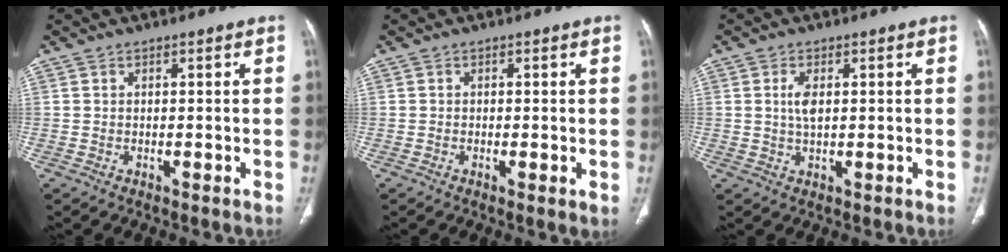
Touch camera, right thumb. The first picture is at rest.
{"total": 0.9, "force": [-0.2, 0.1, 0.9], "torque": [-0.021, -0.004, -0.005]}
{"total": 3.2, "force": [0.7, 1.5, 2.8], "torque": [-0.058, -0.002, 0.013]}